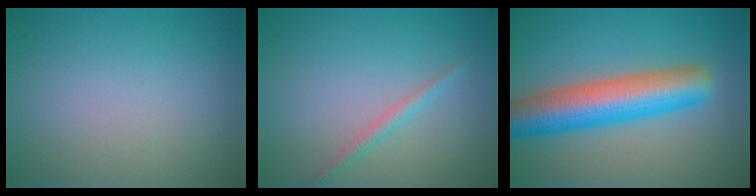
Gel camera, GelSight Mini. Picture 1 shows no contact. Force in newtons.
{"total": 1.4, "press": 1.4, "slide": 0.1}
{"total": 8.4, "press": 8.4, "slide": 0.2}